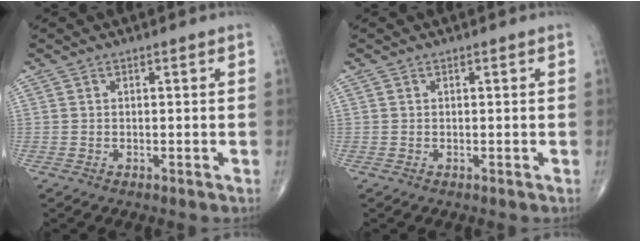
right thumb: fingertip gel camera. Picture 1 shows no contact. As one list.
[{"total": 0.0}]